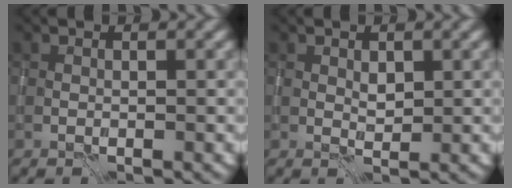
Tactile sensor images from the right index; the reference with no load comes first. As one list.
[{"total": 1.0, "force": [0.5, 0.6, 0.7], "torque": [-0.013, -0.003, 0.011]}]